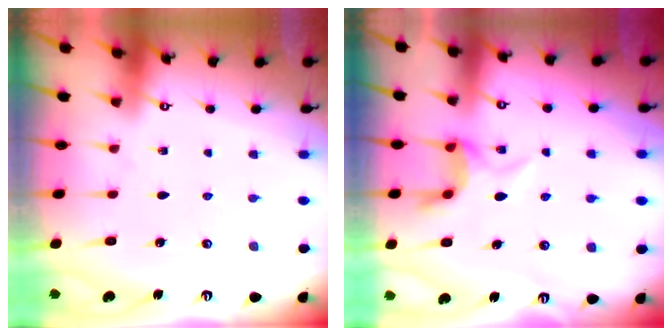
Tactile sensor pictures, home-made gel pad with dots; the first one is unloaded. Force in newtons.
{"total": 5.6, "press": 5.5, "slide": 1.2}